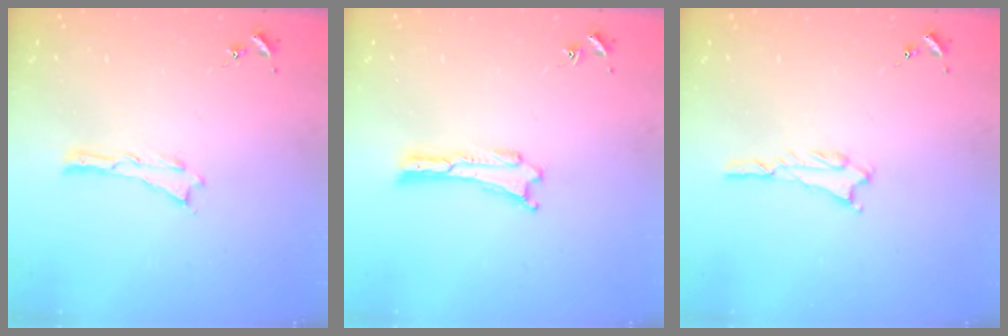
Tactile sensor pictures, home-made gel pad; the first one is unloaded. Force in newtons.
{"total": 0.0}
{"total": 1.8, "press": 1.8, "slide": 0.2}